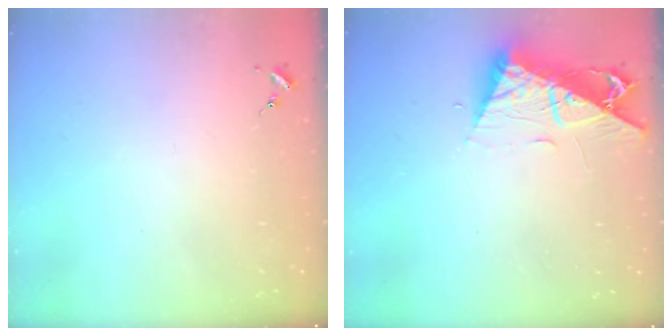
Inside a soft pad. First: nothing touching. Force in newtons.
{"total": 11.8, "press": 11.7, "slide": 1.4}